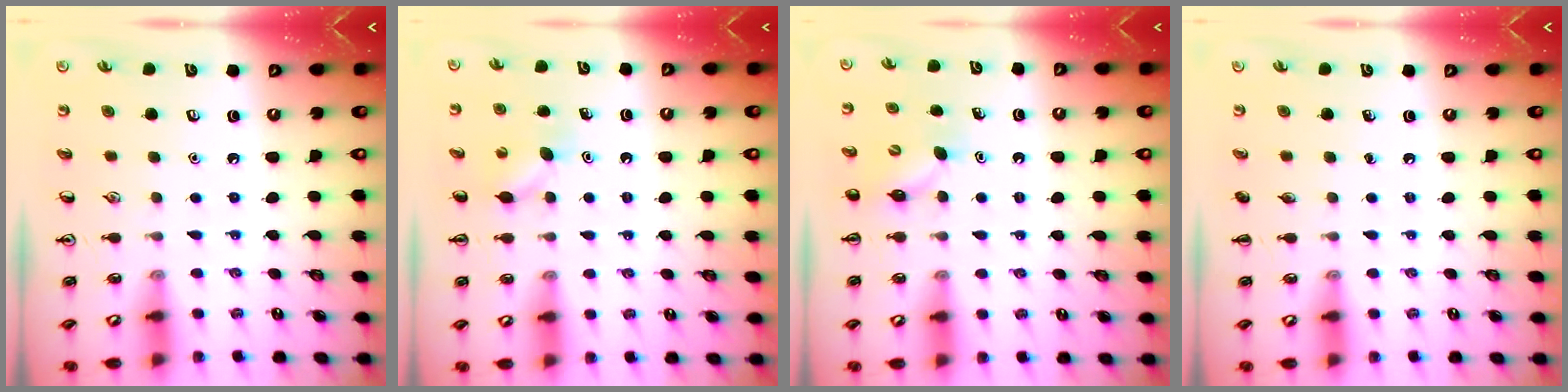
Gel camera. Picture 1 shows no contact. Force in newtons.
{"total": 5.5, "press": 5.3, "slide": 1.3}
{"total": 4.1, "press": 3.9, "slide": 1.2}
{"total": 0.0}